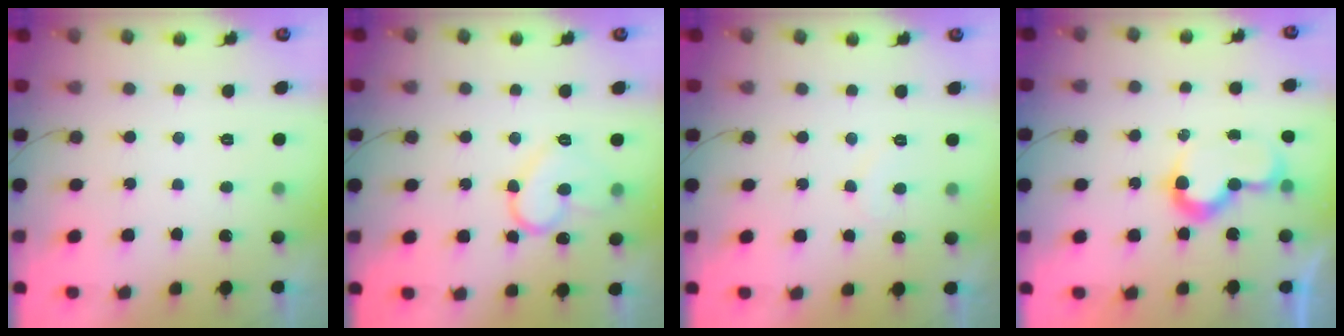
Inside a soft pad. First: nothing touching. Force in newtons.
{"total": 13.2, "press": 13.1, "slide": 1.2}
{"total": 5.5, "press": 5.5, "slide": 0.5}
{"total": 7.6, "press": 7.6, "slide": 0.3}